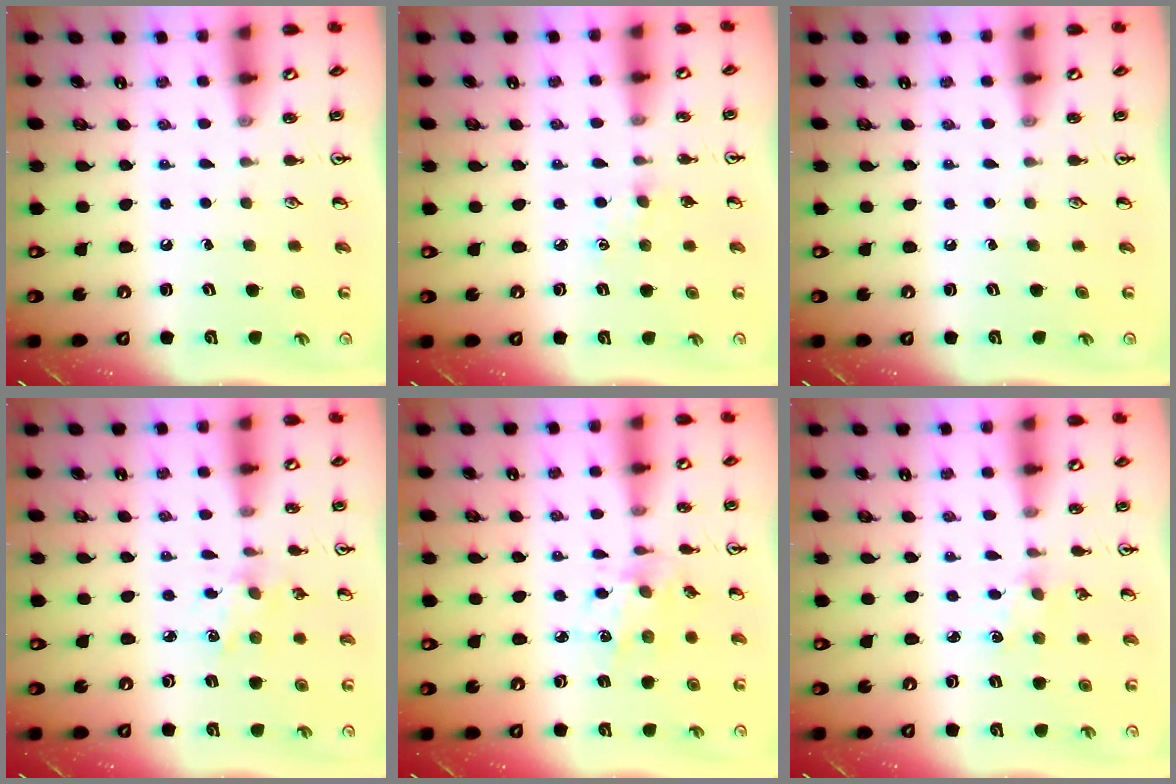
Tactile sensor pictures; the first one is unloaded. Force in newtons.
{"total": 2.2, "press": 2.2, "slide": 0.3}
{"total": 0.0}
{"total": 2.5, "press": 2.4, "slide": 0.4}
{"total": 6.1, "press": 6.0, "slide": 1.2}
{"total": 1.4, "press": 1.4, "slide": 0.2}